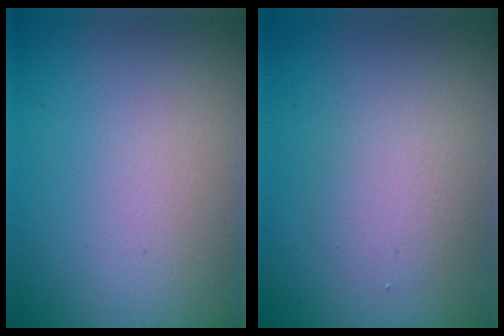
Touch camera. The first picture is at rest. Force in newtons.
{"total": 2.4, "press": 2.4, "slide": 0.3}